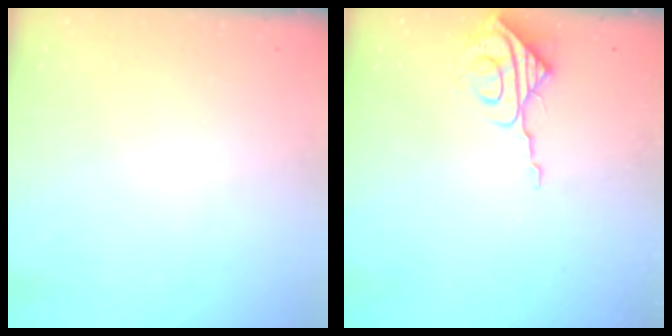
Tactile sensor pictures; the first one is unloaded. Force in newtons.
{"total": 8.5, "press": 8.4, "slide": 0.4}